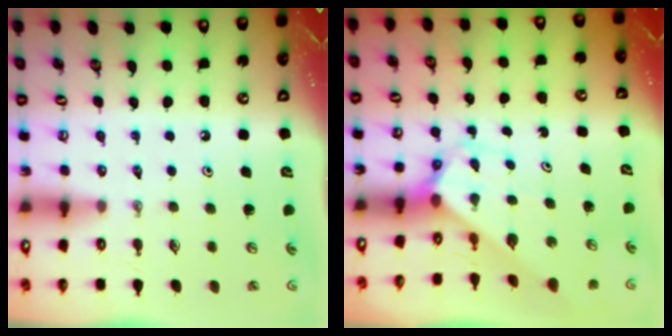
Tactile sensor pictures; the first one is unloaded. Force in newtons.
{"total": 2.5, "press": 2.5, "slide": 0.2}